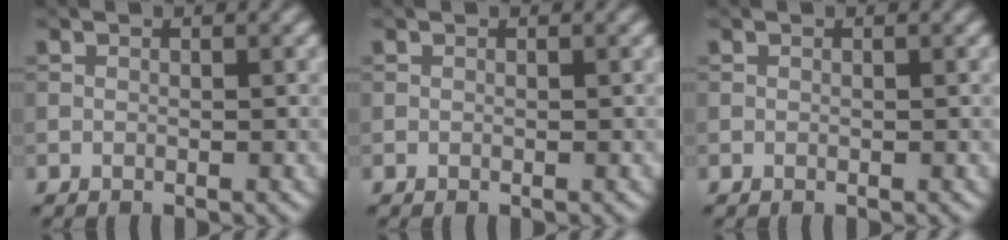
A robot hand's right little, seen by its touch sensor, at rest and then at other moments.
{"total": 0.0}
{"total": 0.0}